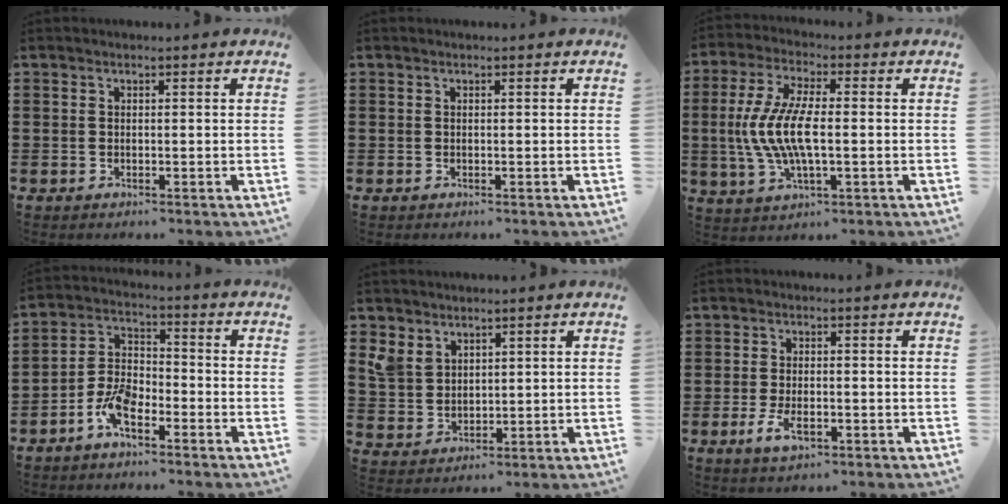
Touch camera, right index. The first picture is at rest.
{"total": 0.0}
{"total": 9.1, "force": [-0.9, 3.2, 8.5], "torque": [-0.198, -0.010, -0.026]}
{"total": 6.0, "force": [-3.9, 2.7, 3.6], "torque": [-0.096, 0.006, -0.081]}
{"total": 4.5, "force": [2.9, 3.4, 0.9], "torque": [-0.038, 0.010, 0.056]}
{"total": 3.6, "force": [-1.3, 1.7, 2.8], "torque": [-0.063, -0.003, -0.027]}